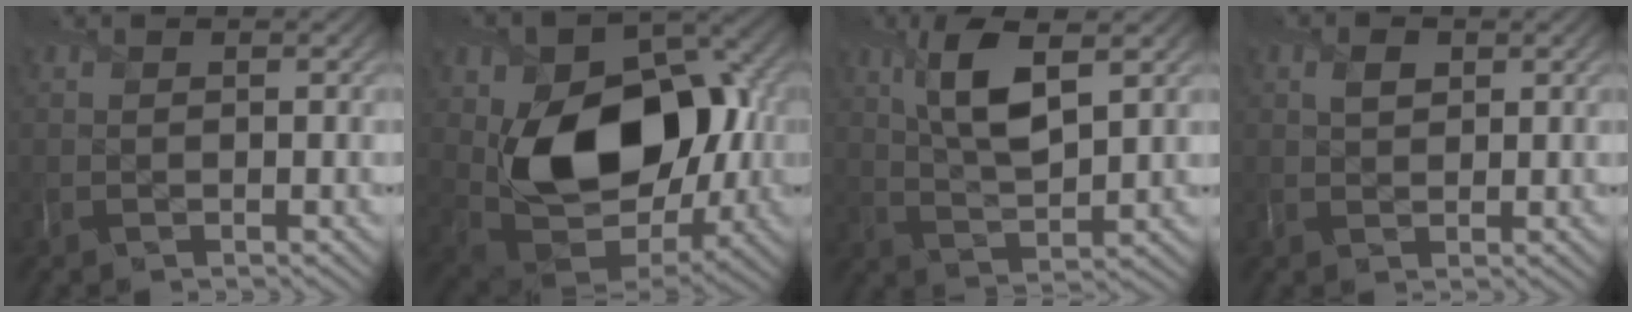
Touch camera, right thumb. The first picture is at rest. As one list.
[{"total": 14.9, "force": [1.2, 10.8, 10.1], "torque": [-0.145, -0.021, 0.032]}, {"total": 8.0, "force": [3.4, 2.8, 6.7], "torque": [-0.141, 0.002, 0.064]}, {"total": 1.9, "force": [0.8, 1.5, 0.9], "torque": [-0.018, -0.003, 0.015]}]